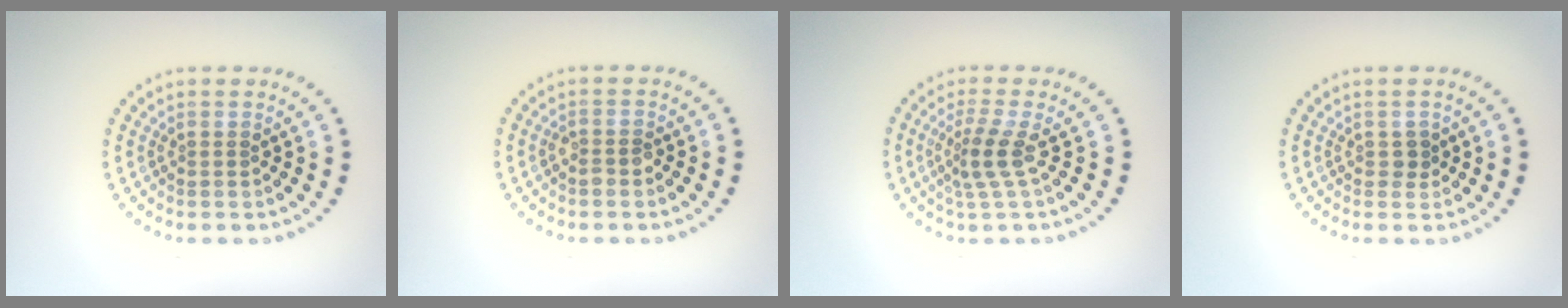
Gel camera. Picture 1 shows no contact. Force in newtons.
{"total": 1.1, "press": 1.0, "slide": 0.4}
{"total": 2.7, "press": 1.9, "slide": 1.9}
{"total": 0.8, "press": 0.8, "slide": 0.3}